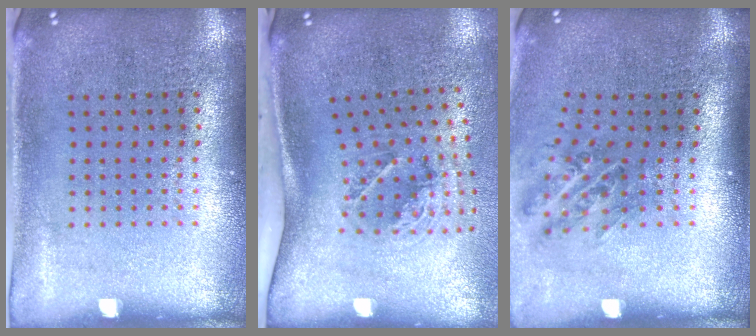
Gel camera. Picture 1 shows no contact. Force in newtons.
{"total": 2.1, "press": 1.2, "slide": 1.7}
{"total": 1.1, "press": 1.0, "slide": 0.6}